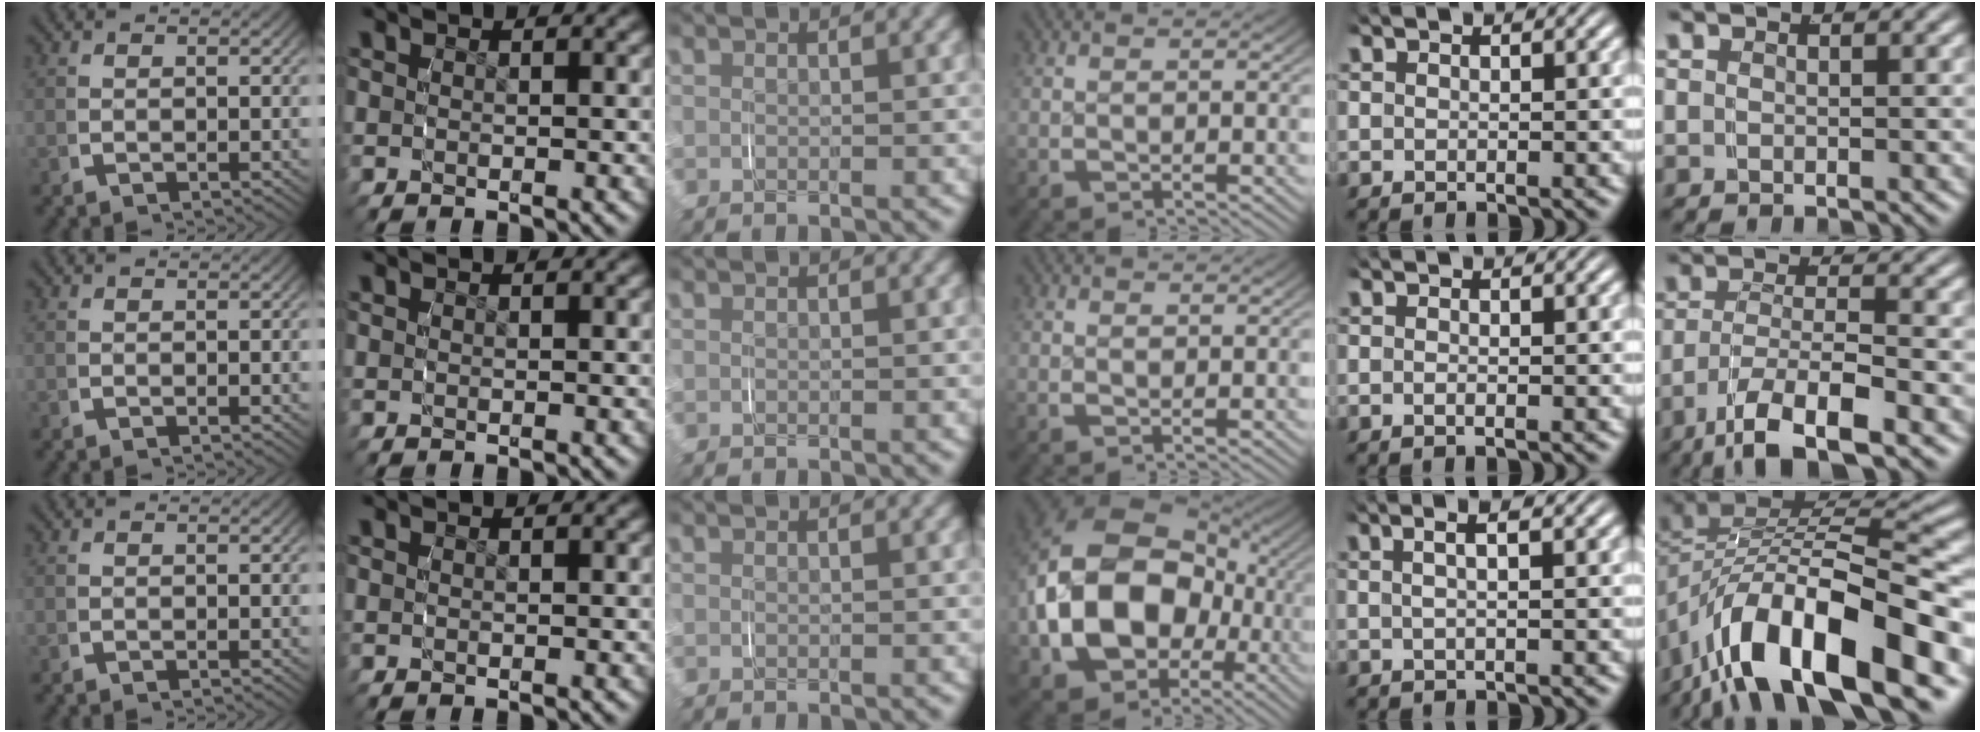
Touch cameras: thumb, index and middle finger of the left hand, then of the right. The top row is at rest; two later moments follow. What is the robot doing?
{"motion": "grasp_and_lifting", "object": "shorts"}